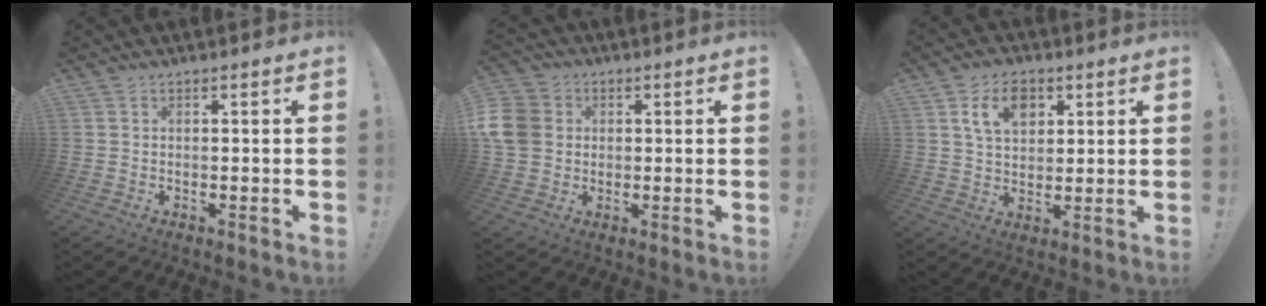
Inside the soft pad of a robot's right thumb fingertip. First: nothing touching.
{"total": 9.5, "force": [1.2, 8.2, 4.6], "torque": [-0.097, 0.008, 0.025]}
{"total": 9.7, "force": [4.2, 6.5, 5.8], "torque": [-0.097, 0.000, 0.079]}